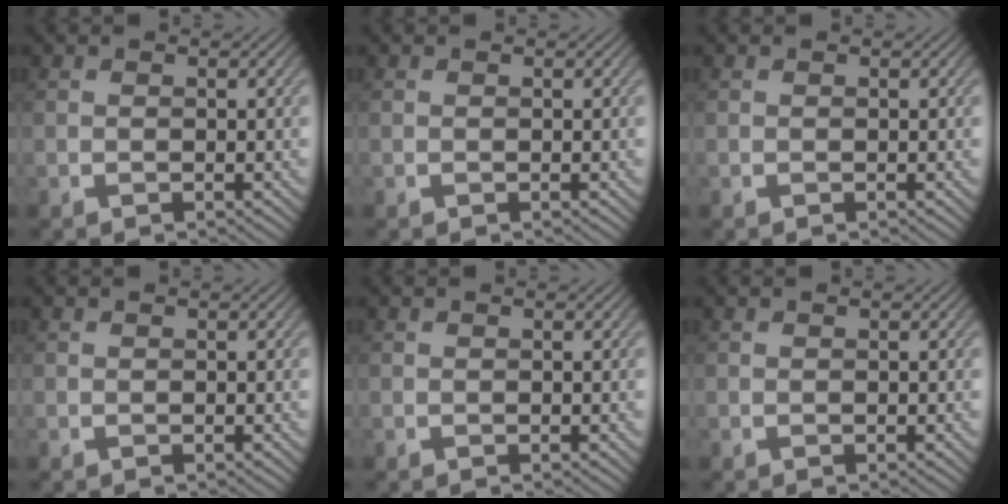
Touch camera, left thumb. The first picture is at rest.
{"total": 0.0}
{"total": 0.0}
{"total": 0.0}
{"total": 0.0}
{"total": 0.0}